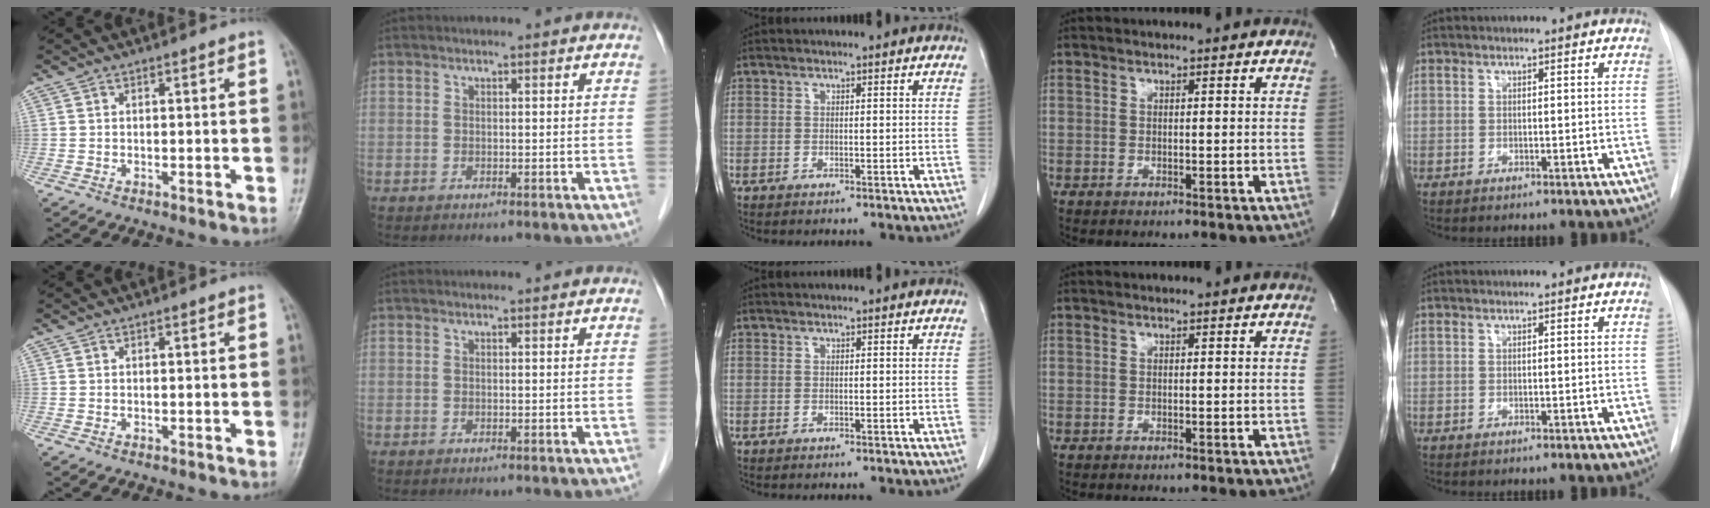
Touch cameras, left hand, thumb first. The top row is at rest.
{}